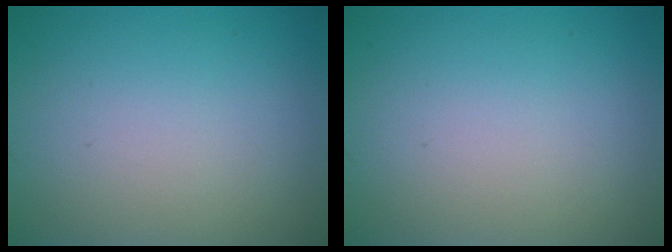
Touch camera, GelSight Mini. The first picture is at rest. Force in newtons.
{"total": 0.0}